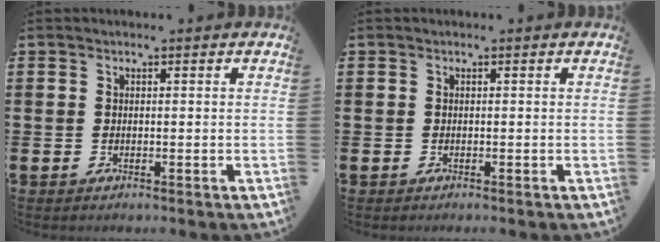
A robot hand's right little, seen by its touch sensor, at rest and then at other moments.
{"total": 0.0}